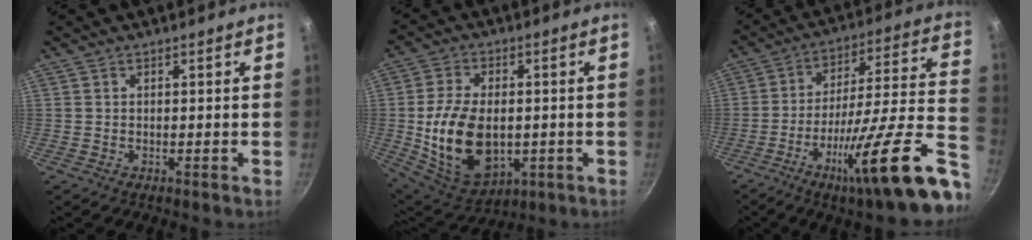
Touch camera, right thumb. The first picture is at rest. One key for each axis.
{"total": 17.0, "fx": -1.4, "fy": 10.7, "fz": 13.1, "tx": -0.224, "ty": -0.002, "tz": -0.006}
{"total": 25.7, "fx": -11.8, "fy": 3.9, "fz": 22.4, "tx": -0.296, "ty": 0.043, "tz": -0.192}